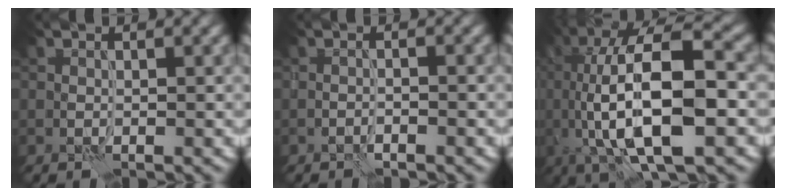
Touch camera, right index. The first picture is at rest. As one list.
[{"total": 1.0, "force": [-0.9, 0.1, 0.5], "torque": [-0.011, 0.004, -0.019]}, {"total": 15.2, "force": [0.3, 6.0, 14.0], "torque": [-0.244, 0.020, 0.003]}]